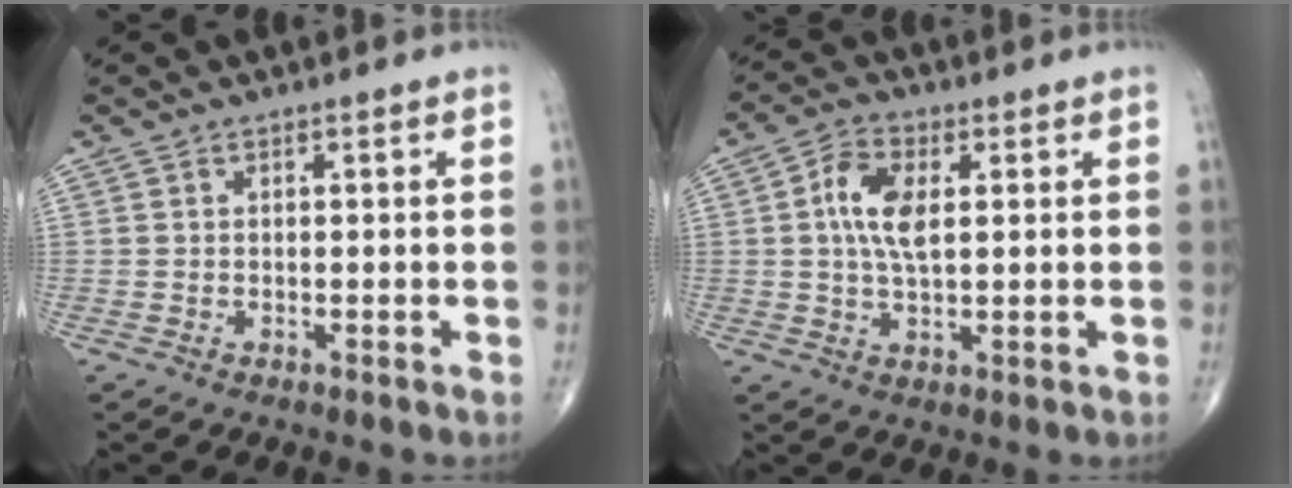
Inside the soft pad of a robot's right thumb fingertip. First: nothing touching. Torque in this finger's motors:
{"motor_torque": [0.44, 0.84, 0.20, -0.43, 0.32]}